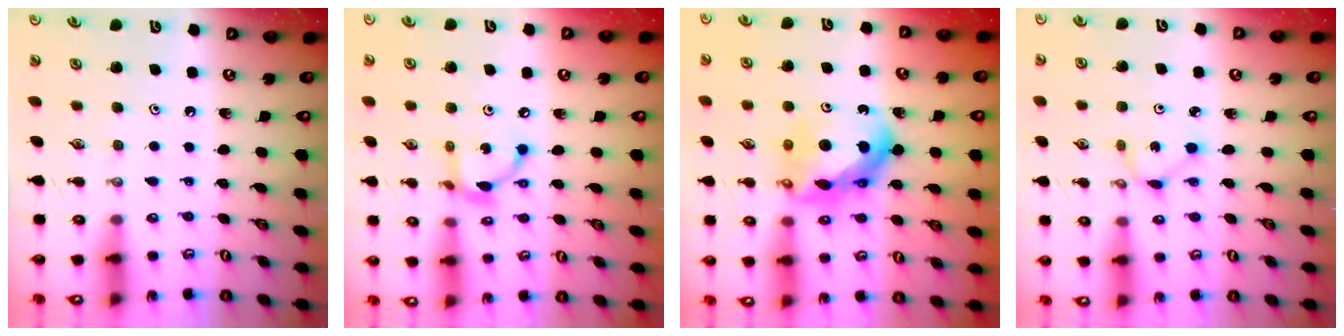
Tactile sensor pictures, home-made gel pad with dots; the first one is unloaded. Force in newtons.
{"total": 8.8, "press": 8.8, "slide": 0.3}
{"total": 14.7, "press": 14.7, "slide": 0.5}
{"total": 2.1, "press": 2.1, "slide": 0.3}